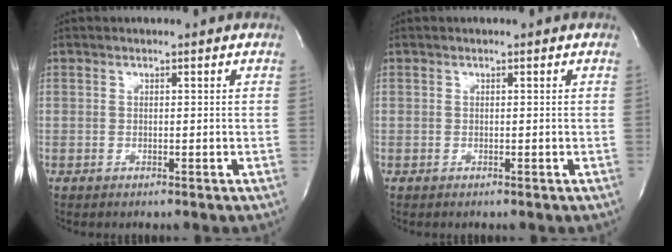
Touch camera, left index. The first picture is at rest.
{"total": 0.0}